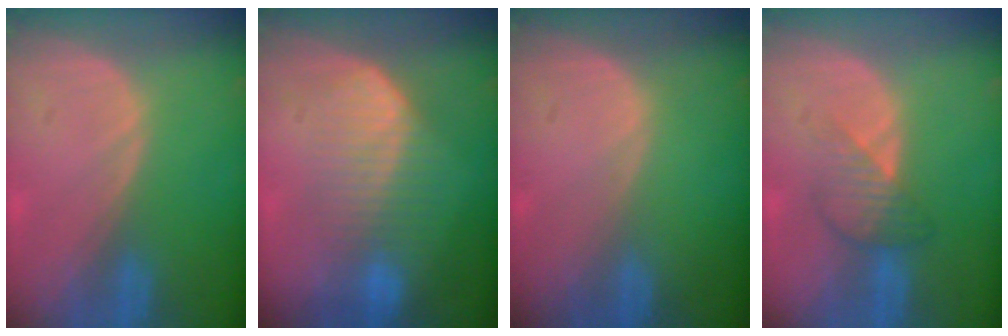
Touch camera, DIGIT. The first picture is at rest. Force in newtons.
{"total": 6.8, "press": 6.6, "slide": 1.4}
{"total": 0.0}
{"total": 3.8, "press": 3.8, "slide": 0.0}